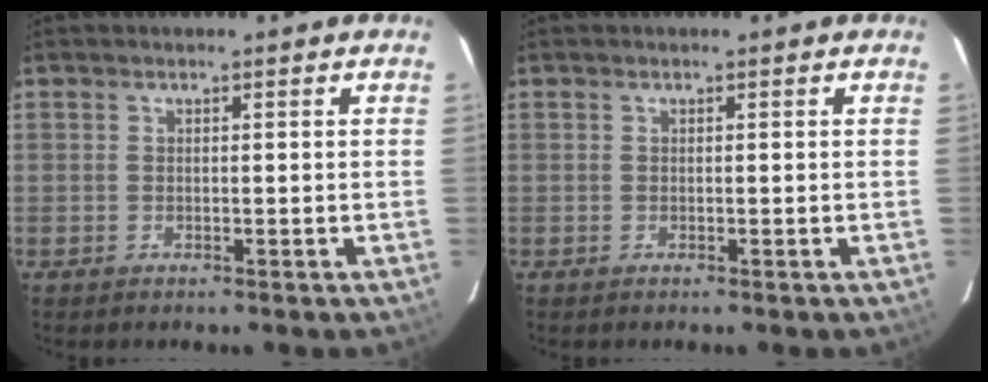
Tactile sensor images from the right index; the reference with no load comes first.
{"total": 0.0}